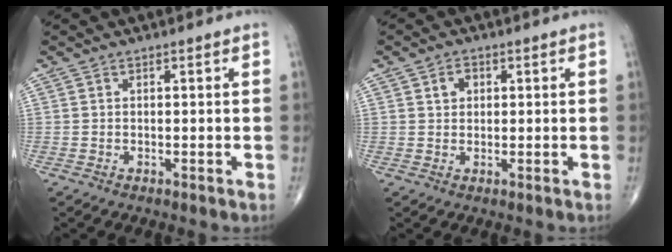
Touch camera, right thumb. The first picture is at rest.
{"total": 2.6, "force": [0.8, 2.0, 1.4], "torque": [-0.013, 0.002, 0.012]}